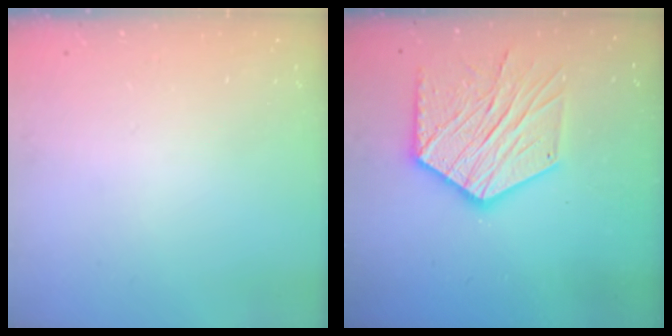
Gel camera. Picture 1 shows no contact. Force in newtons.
{"total": 18.3, "press": 18.2, "slide": 1.6}